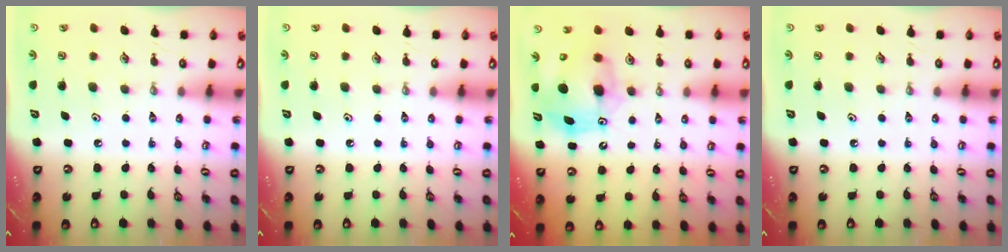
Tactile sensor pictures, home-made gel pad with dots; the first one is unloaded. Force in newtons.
{"total": 0.0}
{"total": 9.4, "press": 9.1, "slide": 2.4}
{"total": 0.0}